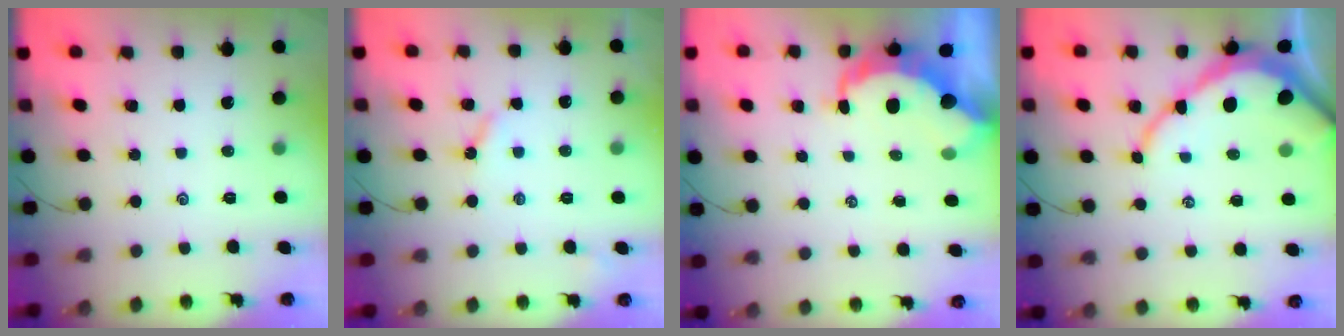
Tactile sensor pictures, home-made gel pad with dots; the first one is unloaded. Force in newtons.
{"total": 3.8, "press": 3.7, "slide": 0.5}
{"total": 8.5, "press": 8.5, "slide": 0.6}
{"total": 9.7, "press": 9.7, "slide": 1.2}